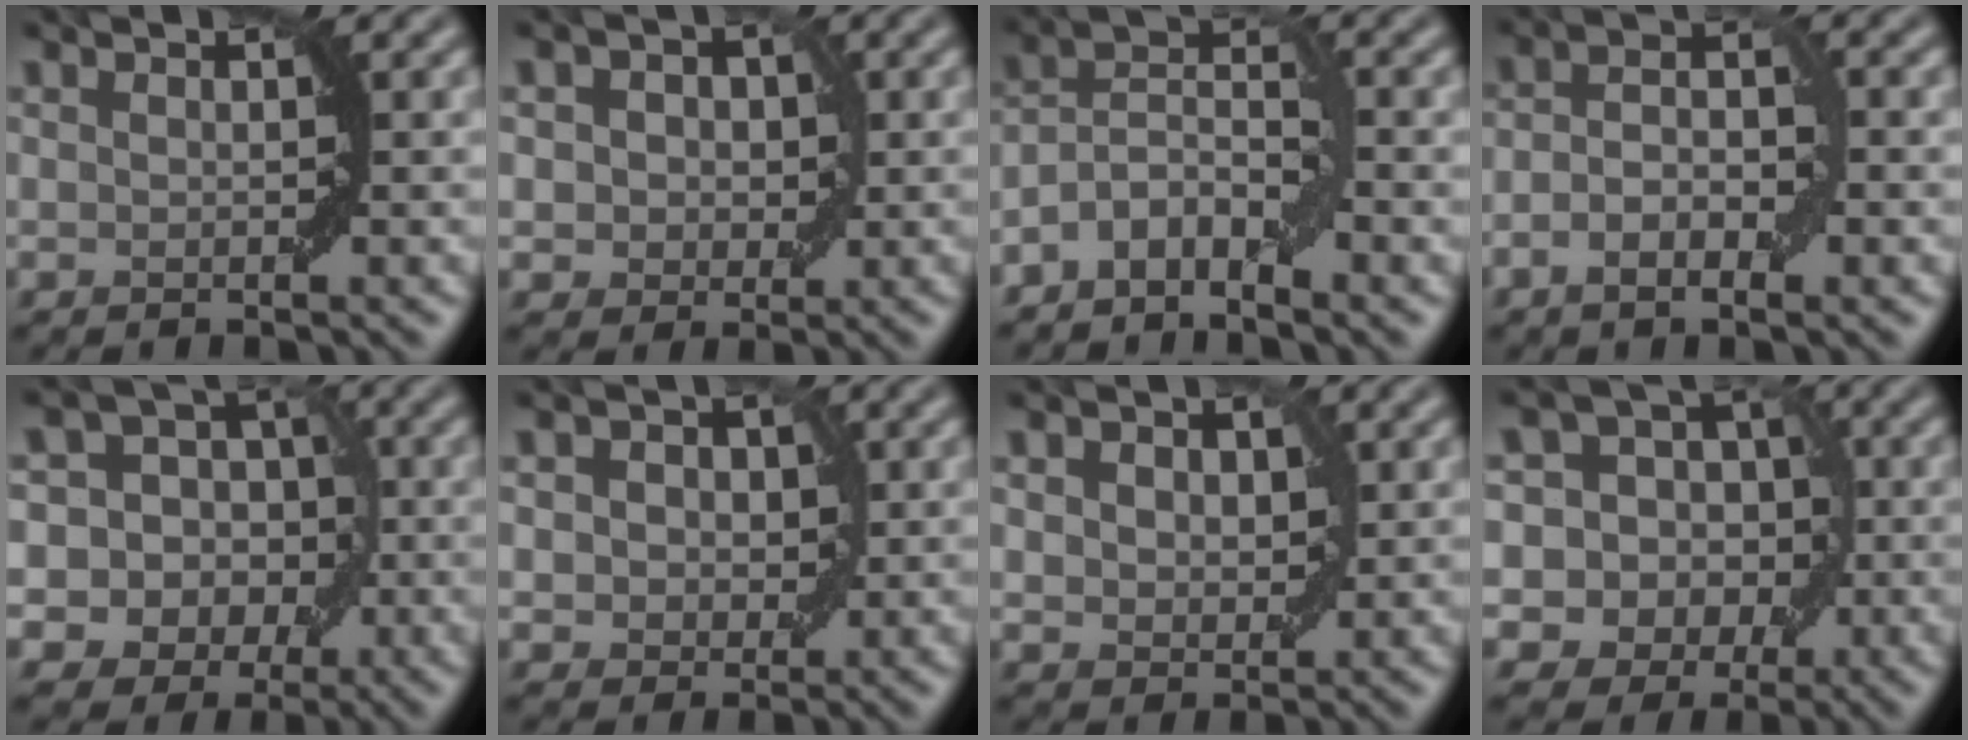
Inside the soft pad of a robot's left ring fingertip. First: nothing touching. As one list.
[{"total": 4.2, "force": [1.0, 3.3, 2.4], "torque": [-0.023, 0.019, -0.006]}, {"total": 3.9, "force": [-2.2, 1.6, 2.8], "torque": [-0.053, 0.014, -0.047]}, {"total": 3.7, "force": [-1.2, 1.6, 3.1], "torque": [-0.052, 0.003, -0.025]}, {"total": 11.2, "force": [-0.7, 10.3, 4.5], "torque": [-0.082, 0.039, -0.048]}, {"total": 4.5, "force": [1.1, 3.5, 2.6], "torque": [-0.028, 0.020, -0.007]}, {"total": 3.2, "force": [1.0, 2.4, 1.9], "torque": [-0.033, 0.008, 0.009]}, {"total": 10.4, "force": [0.2, 9.5, 4.4], "torque": [-0.072, 0.043, -0.039]}]